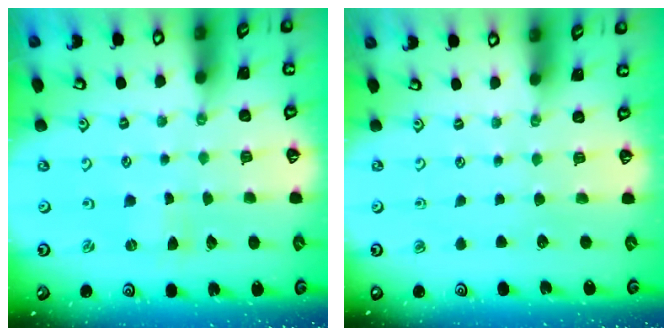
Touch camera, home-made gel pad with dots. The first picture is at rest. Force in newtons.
{"total": 0.0}